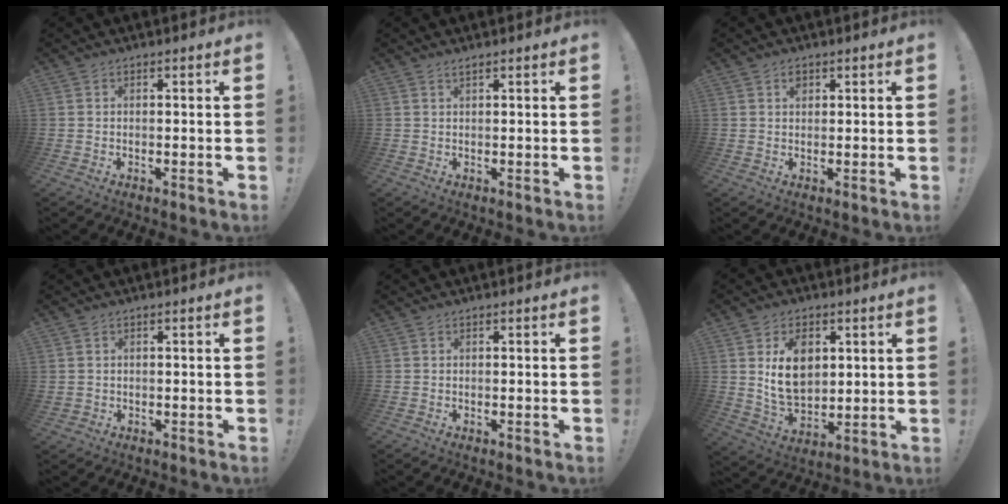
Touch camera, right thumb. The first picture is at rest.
{"total": 1.0, "force": [0.8, 0.0, 0.6], "torque": [-0.013, 0.000, 0.014]}
{"total": 1.6, "force": [0.8, 1.2, 0.7], "torque": [0.006, -0.006, 0.010]}
{"total": 1.3, "force": [0.4, 1.2, 0.3], "torque": [-0.007, 0.001, 0.007]}
{"total": 0.0}
{"total": 12.7, "force": [3.9, 9.0, 8.1], "torque": [-0.131, -0.007, 0.072]}